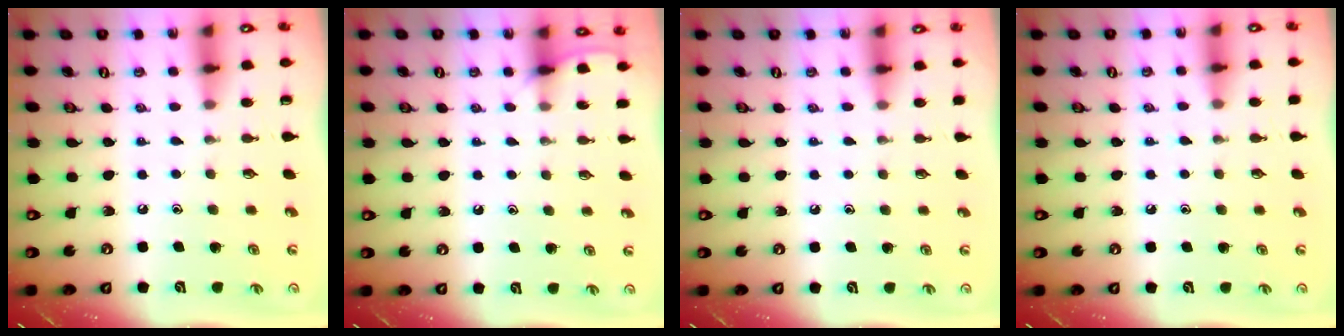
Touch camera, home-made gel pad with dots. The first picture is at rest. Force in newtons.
{"total": 4.0, "press": 3.9, "slide": 0.5}
{"total": 2.9, "press": 2.9, "slide": 0.5}
{"total": 3.0, "press": 3.0, "slide": 0.5}